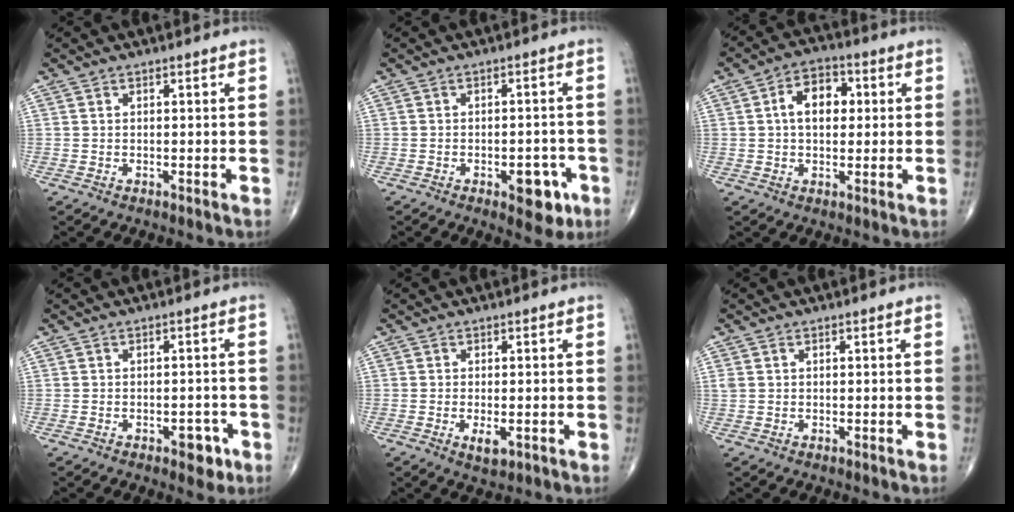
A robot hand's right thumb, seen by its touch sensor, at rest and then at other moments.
{"total": 6.7, "force": [-3.0, 3.4, 5.0], "torque": [-0.039, 0.017, -0.034]}
{"total": 8.4, "force": [1.2, 5.4, 6.2], "torque": [-0.081, 0.016, 0.013]}
{"total": 3.9, "force": [-2.0, 2.1, 2.6], "torque": [-0.018, 0.012, -0.025]}
{"total": 3.2, "force": [-1.0, 1.4, 2.7], "torque": [-0.043, -0.004, -0.014]}
{"total": 1.1, "force": [0.4, 0.7, 0.7], "torque": [-0.018, 0.011, 0.013]}